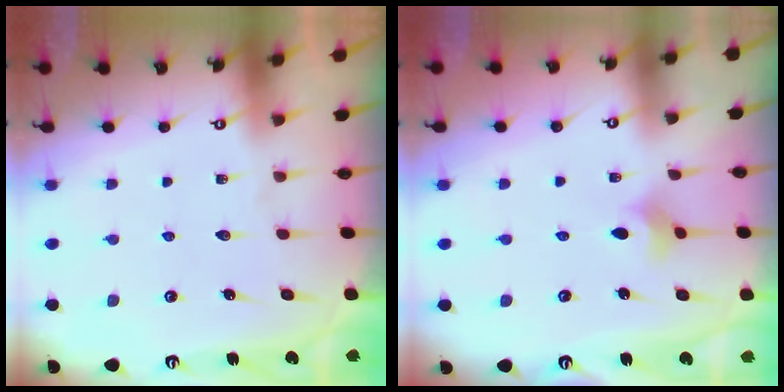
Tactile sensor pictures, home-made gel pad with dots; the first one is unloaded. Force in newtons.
{"total": 3.3, "press": 3.3, "slide": 0.5}